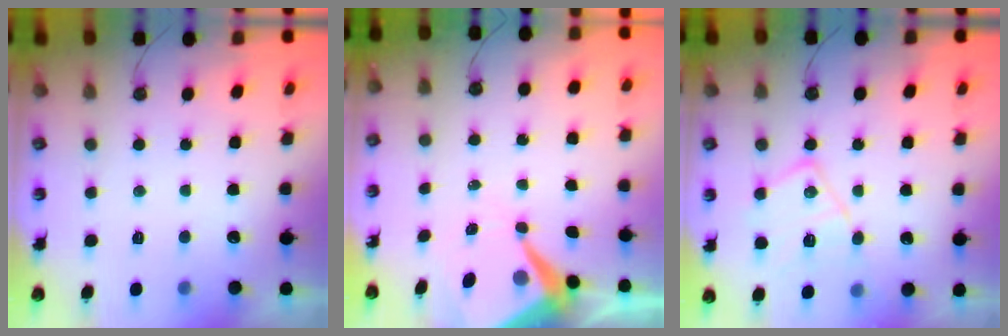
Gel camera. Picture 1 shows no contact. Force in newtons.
{"total": 8.7, "press": 8.7, "slide": 0.8}
{"total": 15.2, "press": 15.2, "slide": 0.7}